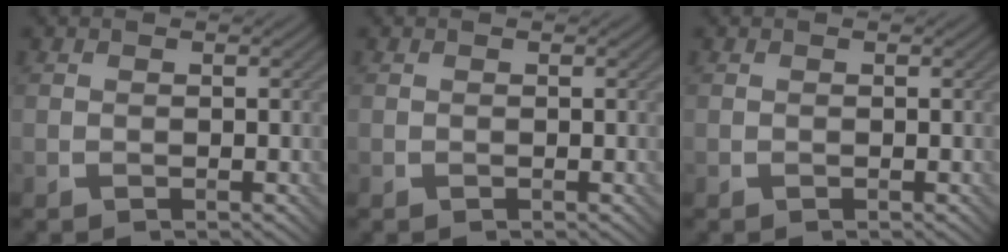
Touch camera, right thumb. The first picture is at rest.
{"total": 0.0}
{"total": 0.0}